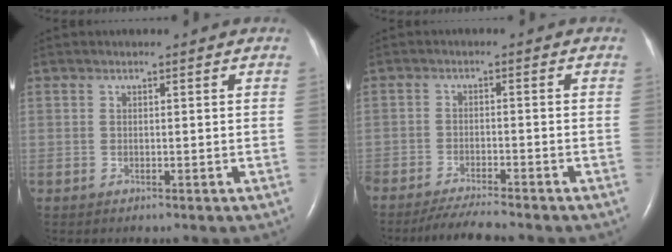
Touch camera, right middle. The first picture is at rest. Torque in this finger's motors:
{"motor_torque": [1.08, -1.06, 0.19, 0.08]}